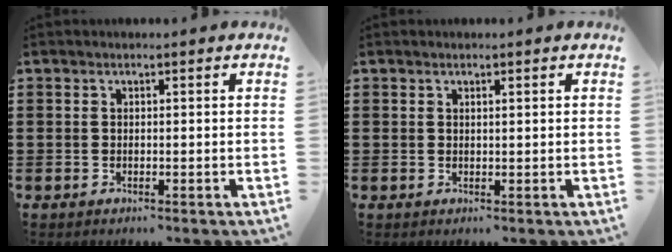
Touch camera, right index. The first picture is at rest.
{"total": 0.5, "force": [0.3, 0.1, 0.4], "torque": [-0.009, 0.001, 0.006]}